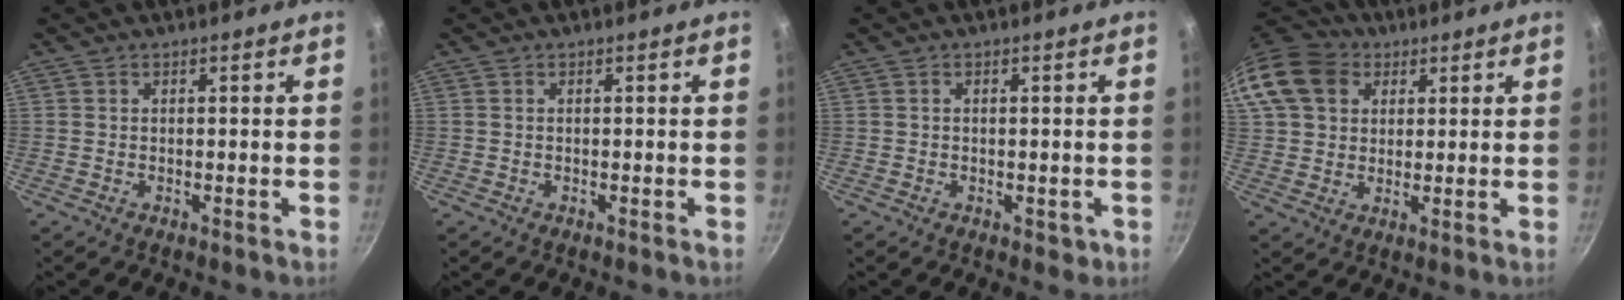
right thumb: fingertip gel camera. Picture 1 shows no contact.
{"total": 0.0}
{"total": 1.7, "force": [-0.3, 1.4, 0.9], "torque": [-0.009, 0.001, -0.002]}
{"total": 15.6, "force": [5.7, 12.2, 7.9], "torque": [-0.153, 0.020, 0.094]}